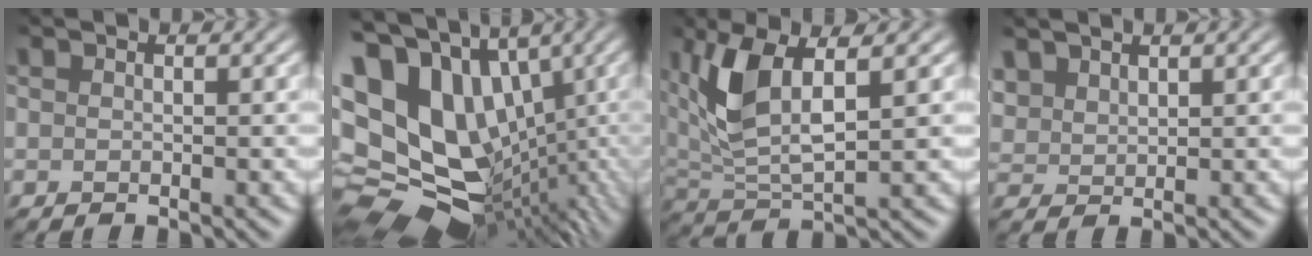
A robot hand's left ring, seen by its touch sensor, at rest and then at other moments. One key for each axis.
{"total": 17.5, "fx": 2.4, "fy": 13.2, "fz": 11.3, "tx": -0.228, "ty": -0.012, "tz": 0.091}
{"total": 5.4, "fx": 2.2, "fy": 1.3, "fz": 4.7, "tx": -0.113, "ty": 0.001, "tz": 0.048}
{"total": 2.2, "fx": 1.8, "fy": 0.9, "fz": 0.8, "tx": -0.030, "ty": 0.006, "tz": 0.044}